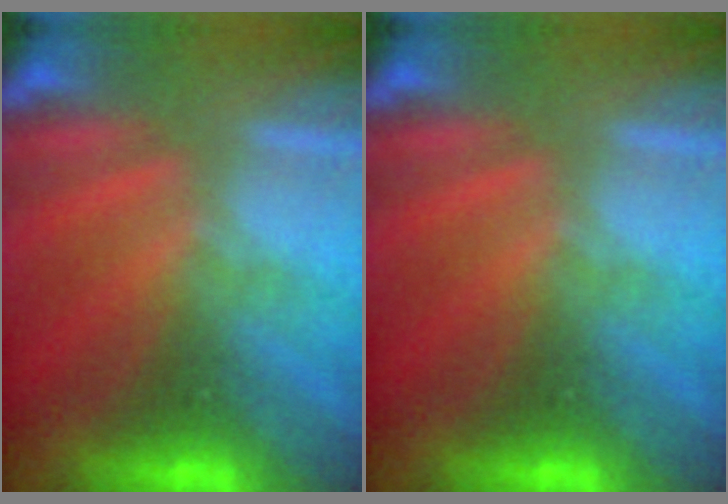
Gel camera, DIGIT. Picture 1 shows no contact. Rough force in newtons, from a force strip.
{"total": 0.0}